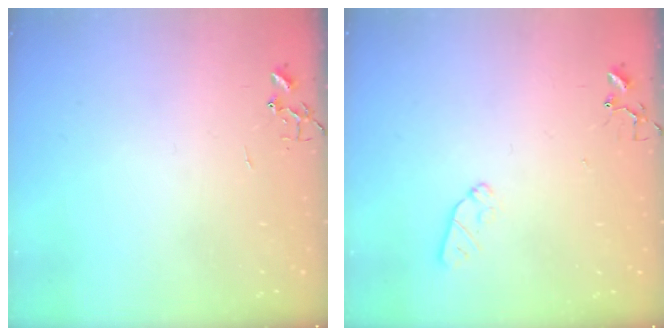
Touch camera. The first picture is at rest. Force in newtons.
{"total": 5.9, "press": 5.8, "slide": 0.8}